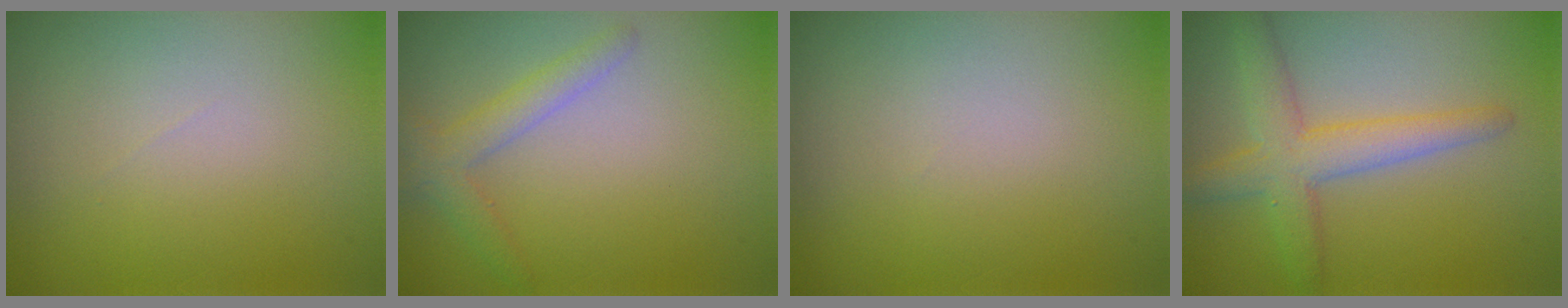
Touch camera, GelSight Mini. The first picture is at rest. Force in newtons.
{"total": 2.3, "press": 2.3, "slide": 0.1}
{"total": 0.0}
{"total": 4.4, "press": 4.4, "slide": 0.2}